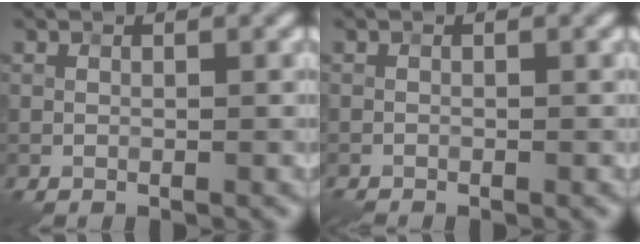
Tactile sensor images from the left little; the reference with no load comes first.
{"total": 1.3, "force": [-1.3, 0.0, 0.1], "torque": [-0.004, -0.004, -0.025]}